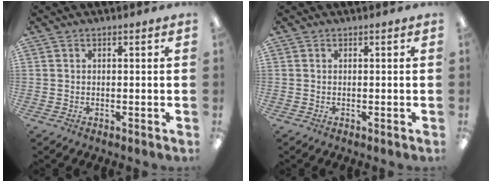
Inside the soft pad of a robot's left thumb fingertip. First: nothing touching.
{"total": 0.0}